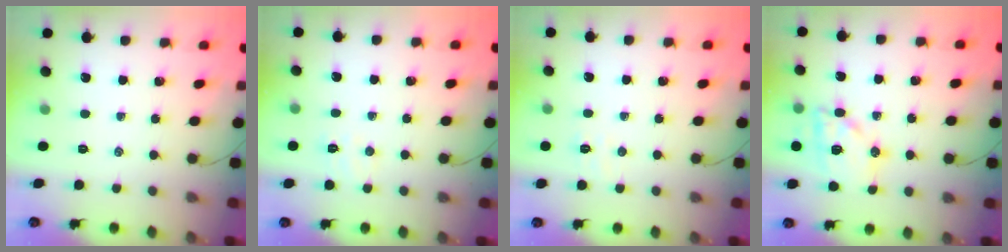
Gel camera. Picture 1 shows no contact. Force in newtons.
{"total": 4.5, "press": 4.4, "slide": 1.0}
{"total": 4.5, "press": 4.3, "slide": 1.2}
{"total": 13.5, "press": 13.3, "slide": 2.2}